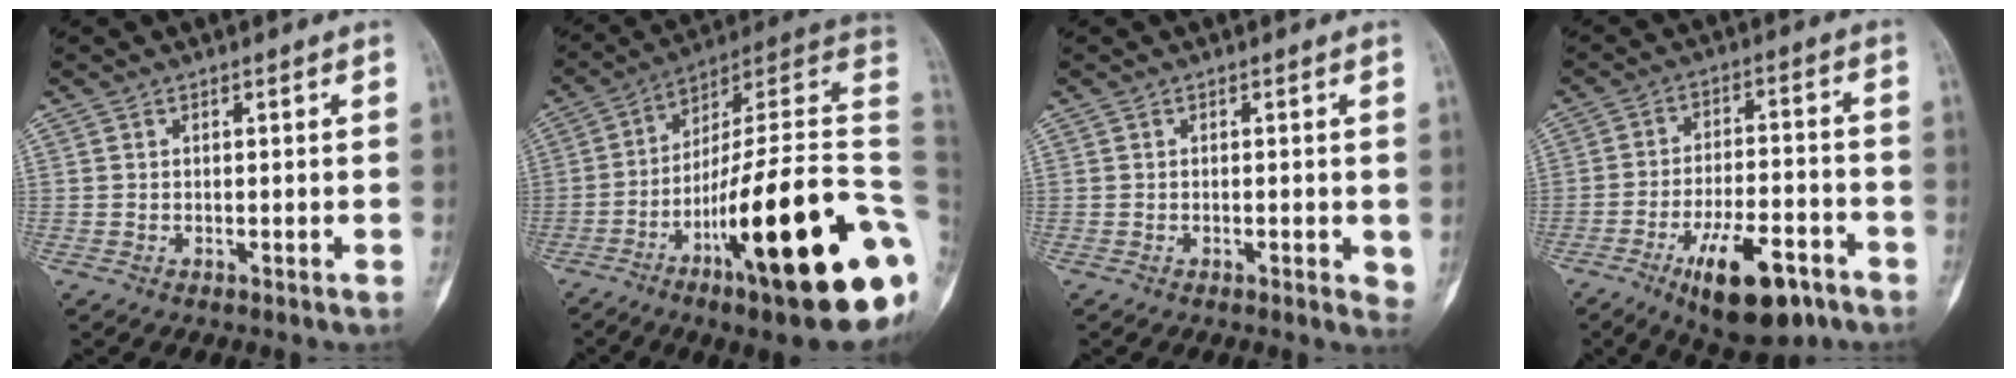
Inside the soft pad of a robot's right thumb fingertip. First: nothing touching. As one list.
[{"total": 30.3, "force": [-7.9, 6.3, 28.6], "torque": [-0.343, 0.055, -0.126]}, {"total": 2.1, "force": [-0.3, 1.0, 1.8], "torque": [-0.014, -0.004, -0.006]}, {"total": 15.0, "force": [-8.4, 6.0, 10.9], "torque": [-0.155, 0.044, -0.125]}]